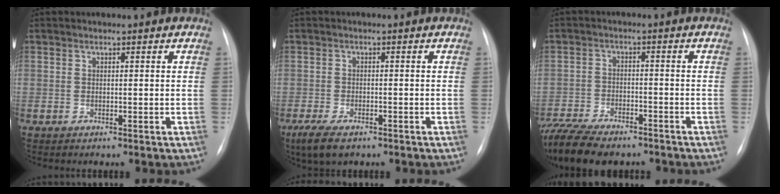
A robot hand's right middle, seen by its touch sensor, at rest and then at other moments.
{"total": 5.4, "force": [-3.7, 2.1, 3.4], "torque": [-0.071, -0.012, -0.058]}
{"total": 16.1, "force": [-12.9, 5.9, 7.6], "torque": [-0.194, -0.016, -0.200]}